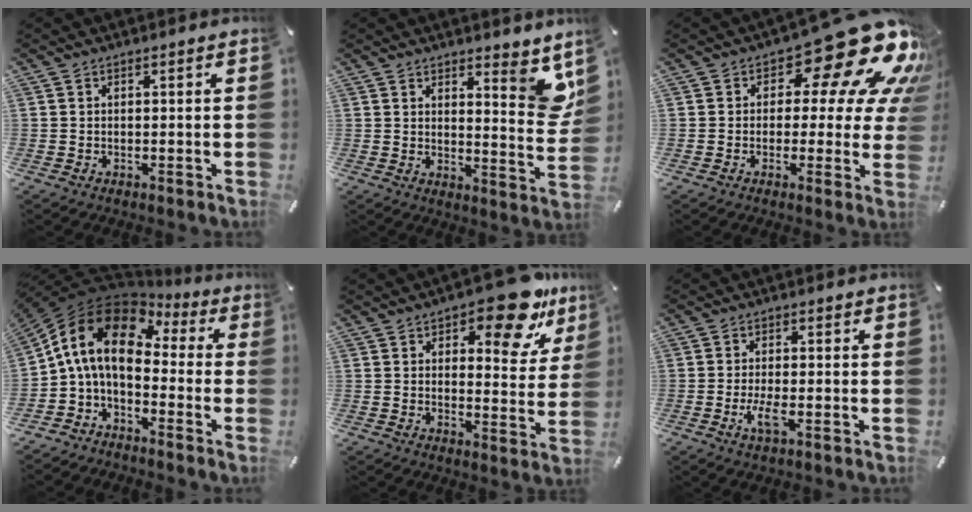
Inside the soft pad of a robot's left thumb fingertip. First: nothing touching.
{"total": 9.3, "force": [6.3, 3.3, 5.9], "torque": [-0.055, -0.056, 0.106]}
{"total": 19.6, "force": [10.8, 8.5, 14.0], "torque": [-0.184, -0.076, 0.177]}
{"total": 12.4, "force": [0.5, 8.5, 9.0], "torque": [-0.203, 0.006, 0.002]}
{"total": 15.0, "force": [10.0, 6.1, 9.3], "torque": [-0.109, -0.065, 0.164]}
{"total": 4.3, "force": [-1.3, 1.1, 4.0], "torque": [-0.093, -0.013, -0.027]}